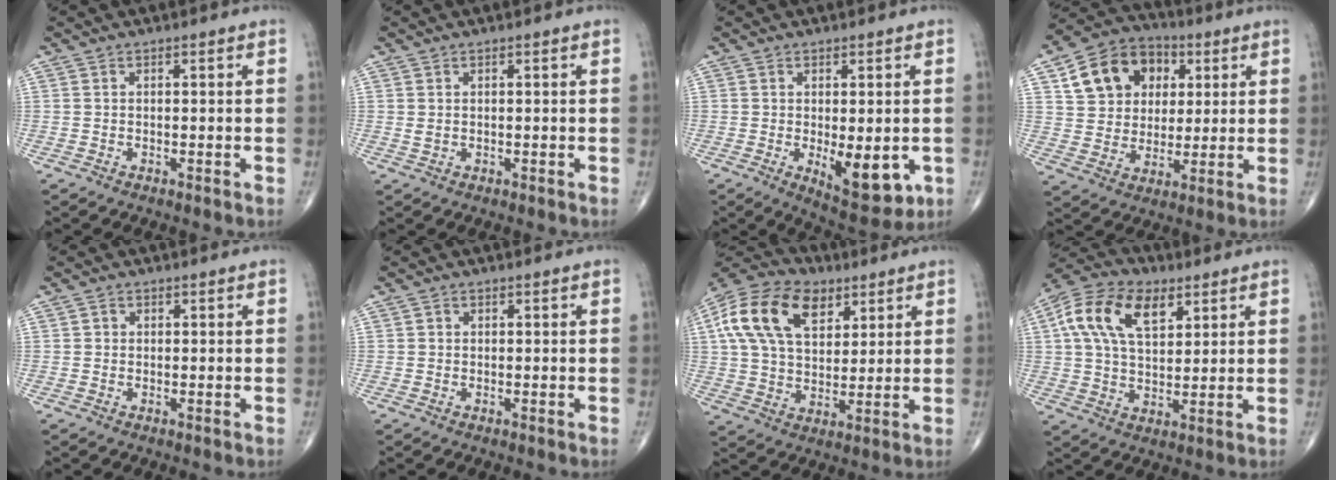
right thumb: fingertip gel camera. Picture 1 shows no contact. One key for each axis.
{"total": 1.0, "fx": 0.2, "fy": 0.7, "fz": 0.7, "tx": -0.014, "ty": 0.000, "tz": 0.008}
{"total": 9.9, "fx": -2.1, "fy": 4.3, "fz": 8.7, "tx": -0.101, "ty": -0.021, "tz": -0.019}
{"total": 15.0, "fx": 5.0, "fy": 12.2, "fz": 7.2, "tx": -0.087, "ty": 0.004, "tz": 0.086}
{"total": 1.2, "fx": 0.2, "fy": 1.1, "fz": 0.3, "tx": 0.002, "ty": 0.002, "tz": 0.001}
{"total": 0.9, "fx": 0.1, "fy": 0.8, "fz": 0.2, "tx": 0.002, "ty": 0.001, "tz": 0.001}
{"total": 19.3, "fx": 7.6, "fy": 12.1, "fz": 13.1, "tx": -0.237, "ty": 0.002, "tz": 0.132}
{"total": 14.9, "fx": 5.8, "fy": 8.6, "fz": 10.7, "tx": -0.186, "ty": 0.001, "tz": 0.102}